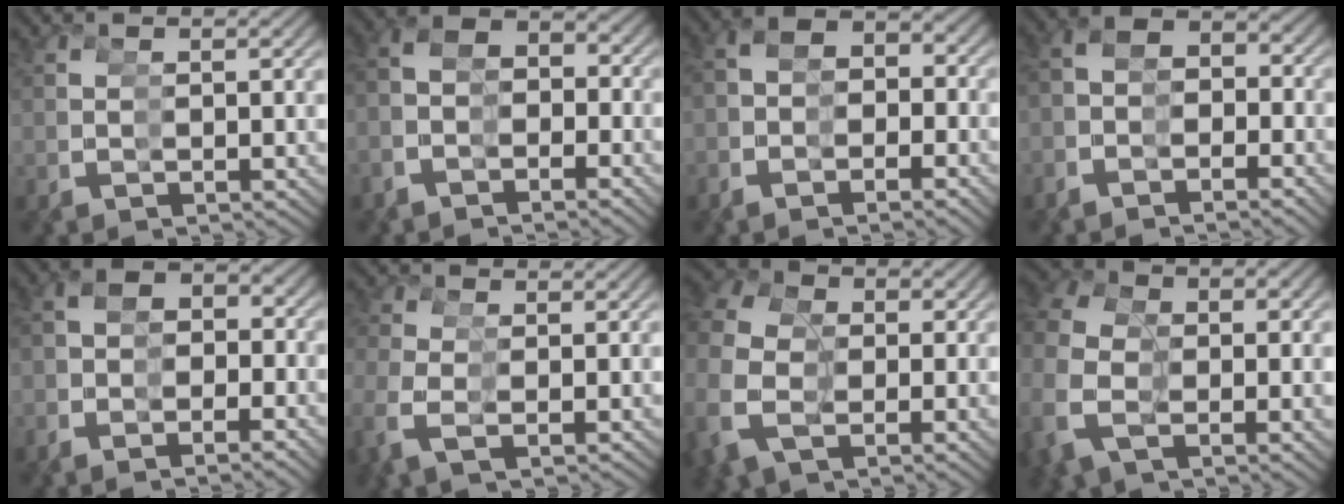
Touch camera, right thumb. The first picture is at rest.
{"total": 4.7, "force": [-0.2, 4.2, 2.2], "torque": [-0.045, 0.026, -0.020]}
{"total": 4.6, "force": [-0.5, 3.7, 2.6], "torque": [-0.047, 0.025, -0.022]}
{"total": 4.1, "force": [-0.7, 3.6, 1.8], "torque": [-0.034, 0.027, -0.027]}
{"total": 5.2, "force": [-0.4, 4.1, 3.1], "torque": [-0.052, 0.026, -0.022]}
{"total": 1.3, "force": [0.9, -0.3, 0.9], "torque": [-0.016, 0.014, 0.013]}
{"total": 4.4, "force": [2.6, 3.0, 1.9], "torque": [-0.056, 0.004, 0.047]}
{"total": 2.3, "force": [2.0, 0.6, 1.0], "torque": [-0.046, 0.015, 0.038]}